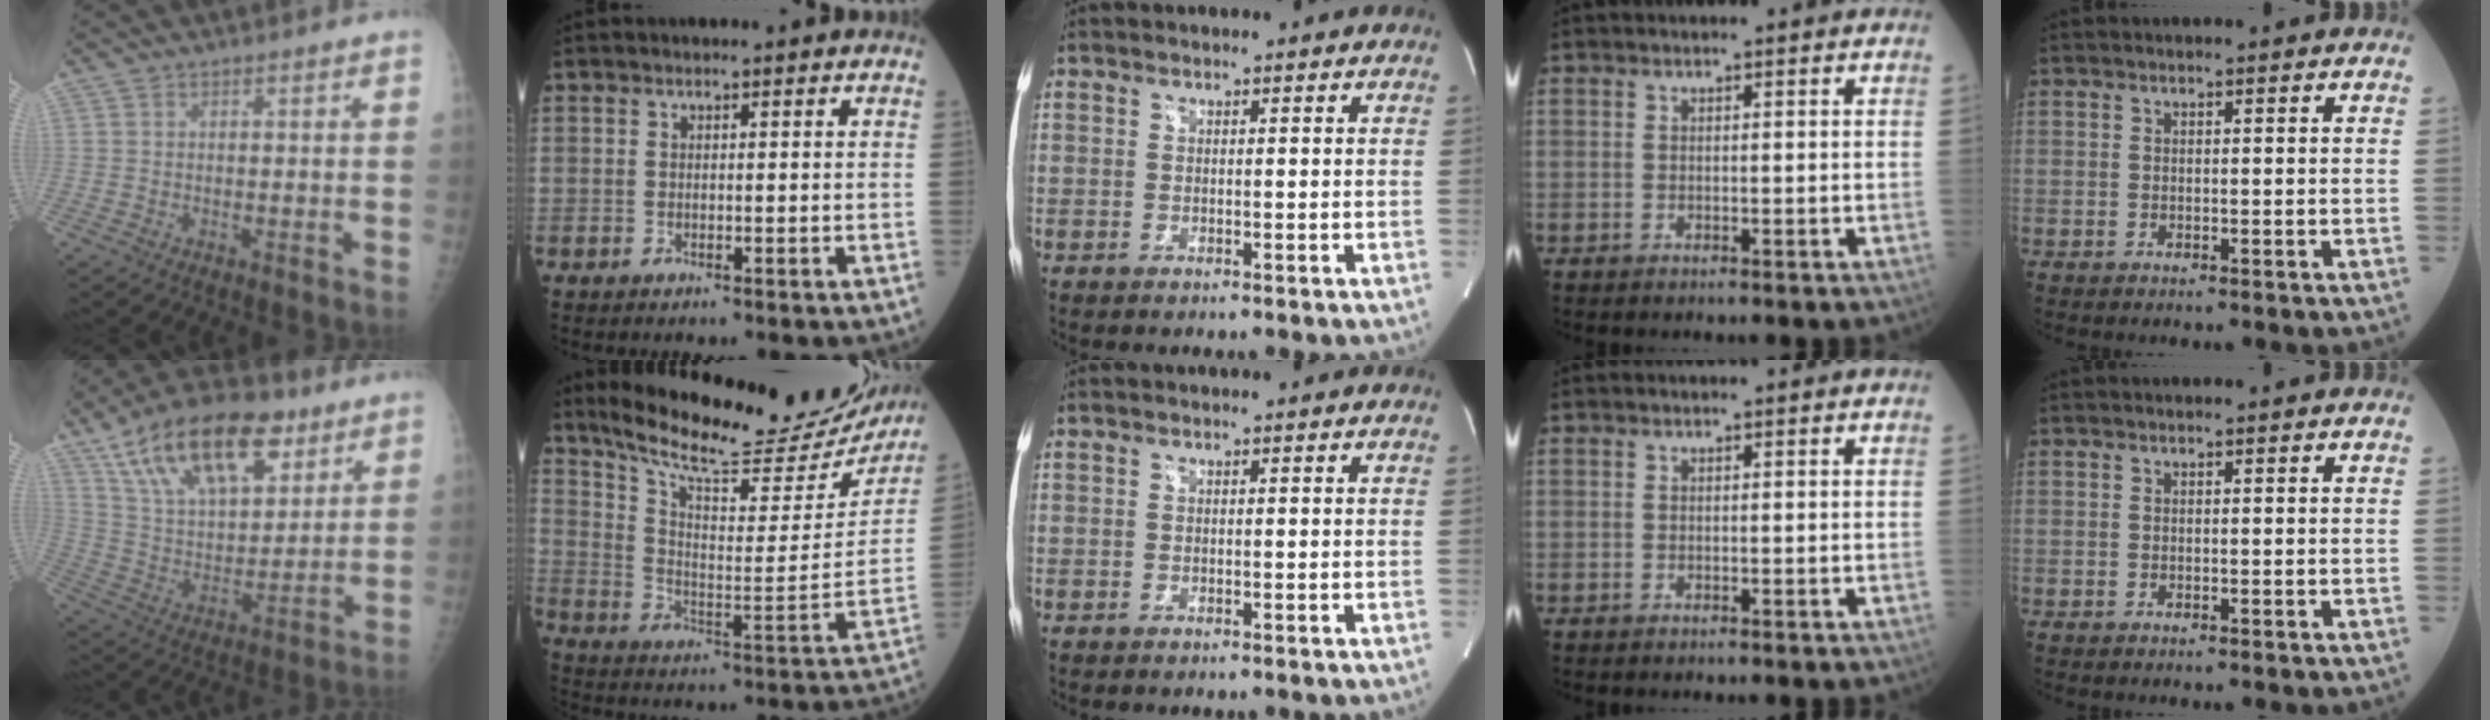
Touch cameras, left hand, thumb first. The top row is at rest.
{"thumb": {"total": 23.7, "force": [13.2, 11.7, 15.9], "torque": [-0.246, -0.025, 0.232]}, "index": {"total": 25.0, "force": [22.5, 4.6, 9.9], "torque": [-0.160, -0.047, 0.311]}}